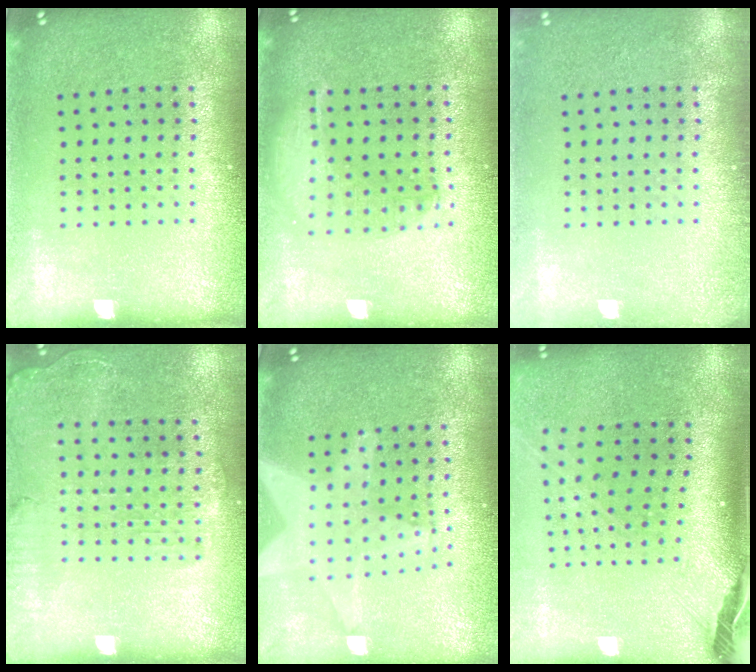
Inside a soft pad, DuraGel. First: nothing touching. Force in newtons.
{"total": 1.4, "press": 1.3, "slide": 0.5}
{"total": 0.9, "press": 0.8, "slide": 0.2}
{"total": 1.6, "press": 1.5, "slide": 0.5}
{"total": 1.8, "press": 1.6, "slide": 0.8}
{"total": 2.8, "press": 2.0, "slide": 1.9}